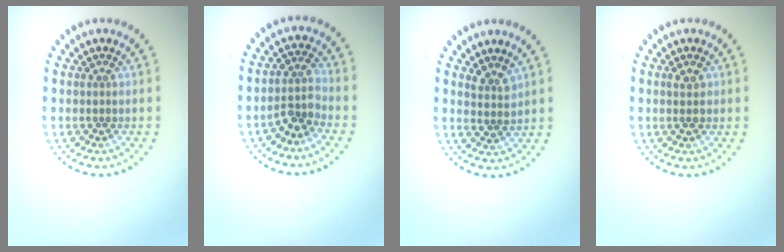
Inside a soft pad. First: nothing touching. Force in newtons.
{"total": 2.5, "press": 1.9, "slide": 1.6}
{"total": 1.8, "press": 1.4, "slide": 1.2}
{"total": 1.5, "press": 1.5, "slide": 0.0}